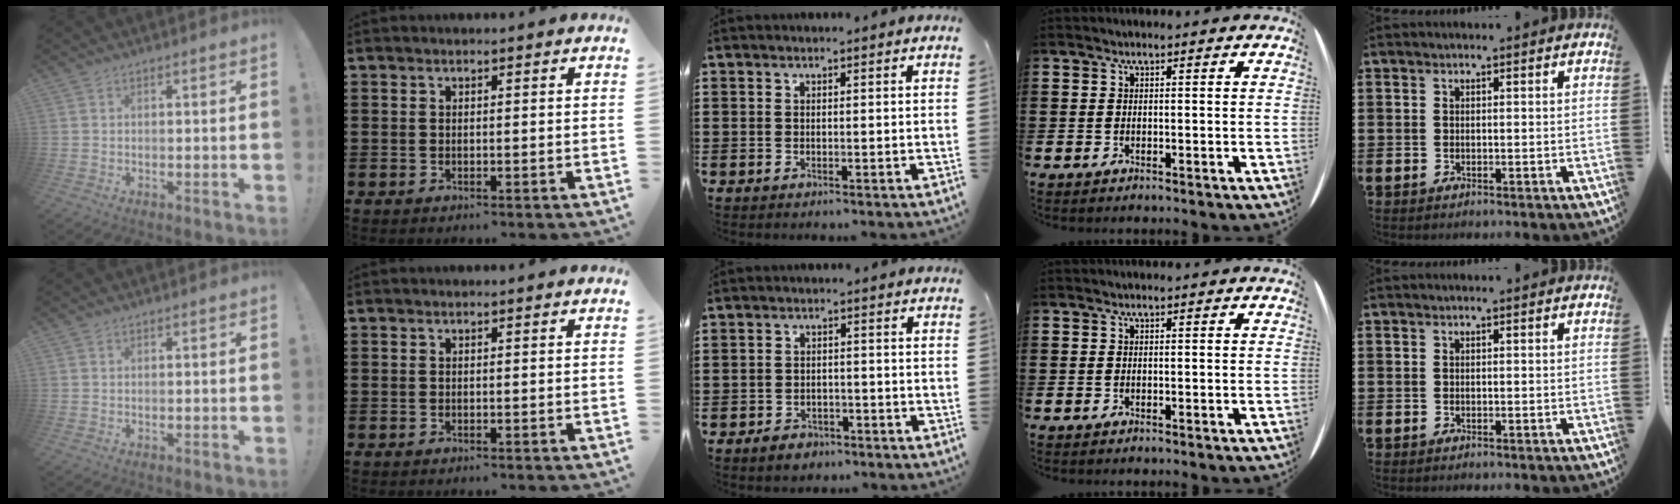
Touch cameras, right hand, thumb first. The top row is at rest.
{"middle": {"total": 2.0, "force": [-1.8, 0.9, 0.1], "torque": [-0.007, 0.006, -0.040]}}